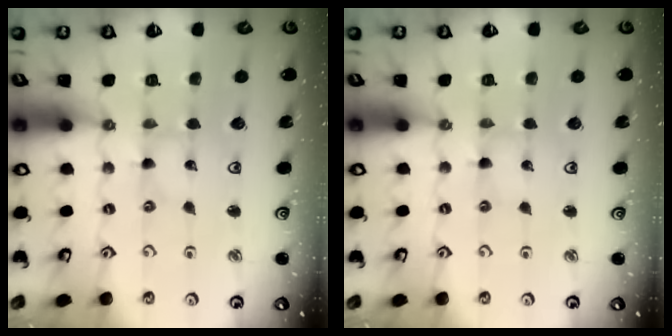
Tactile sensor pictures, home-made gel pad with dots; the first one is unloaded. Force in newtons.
{"total": 1.1, "press": 1.1, "slide": 0.1}